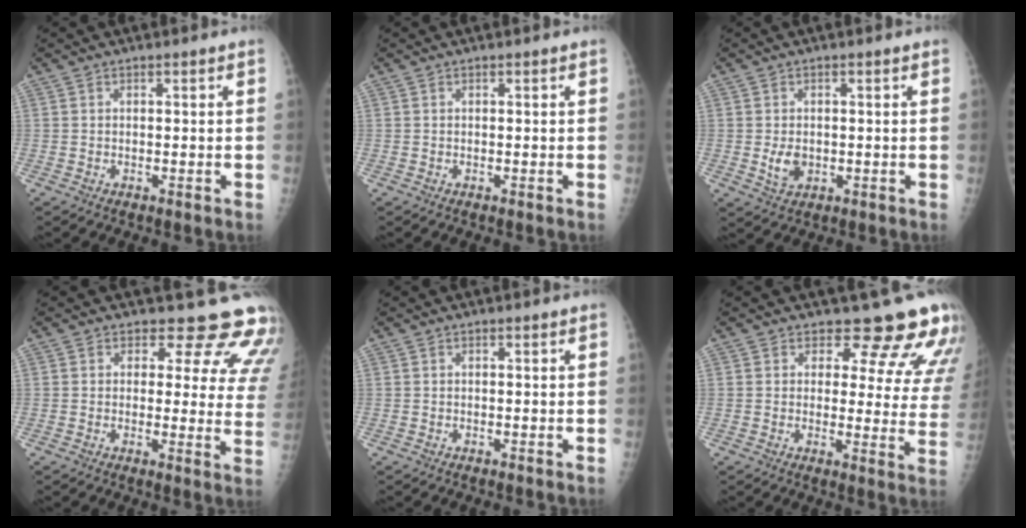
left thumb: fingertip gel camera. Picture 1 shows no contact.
{"total": 0.0}
{"total": 3.7, "force": [-0.3, 2.7, 2.5], "torque": [-0.037, -0.004, 0.002]}
{"total": 14.2, "force": [12.7, 5.3, 3.5], "torque": [0.013, -0.101, 0.113]}
{"total": 0.0}
{"total": 13.3, "force": [11.8, 4.6, 4.0], "torque": [-0.001, -0.093, 0.117]}